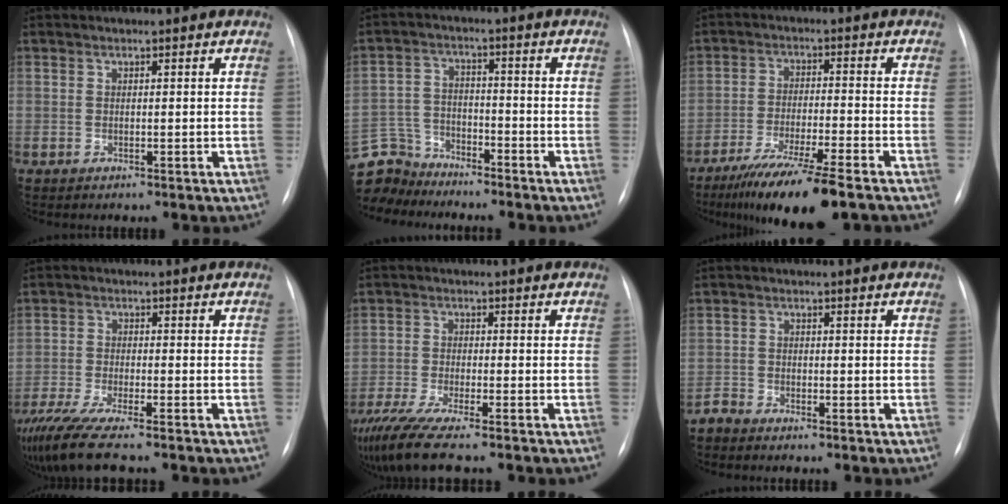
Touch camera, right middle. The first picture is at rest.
{"total": 9.2, "force": [-8.6, 3.2, -0.4], "torque": [-0.003, 0.017, -0.168]}
{"total": 12.1, "force": [-8.9, 0.1, 8.2], "torque": [-0.143, -0.038, -0.145]}
{"total": 11.1, "force": [-8.9, 0.7, 6.5], "torque": [-0.125, -0.029, -0.152]}
{"total": 10.8, "force": [-8.7, 0.5, 6.4], "torque": [-0.124, -0.028, -0.150]}
{"total": 1.6, "force": [-1.6, 0.2, -0.1], "torque": [0.005, -0.003, -0.032]}